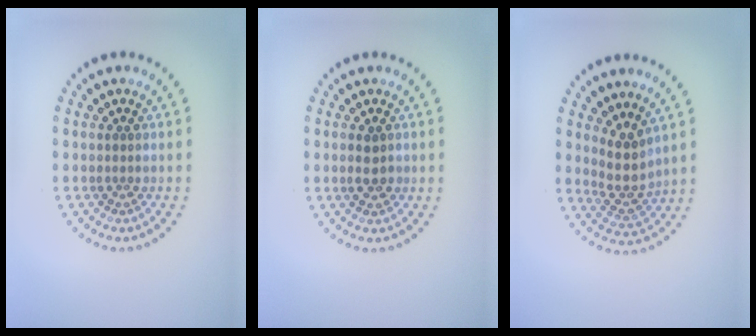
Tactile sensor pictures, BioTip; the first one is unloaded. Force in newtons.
{"total": 1.6, "press": 1.5, "slide": 0.2}
{"total": 3.0, "press": 2.2, "slide": 2.0}